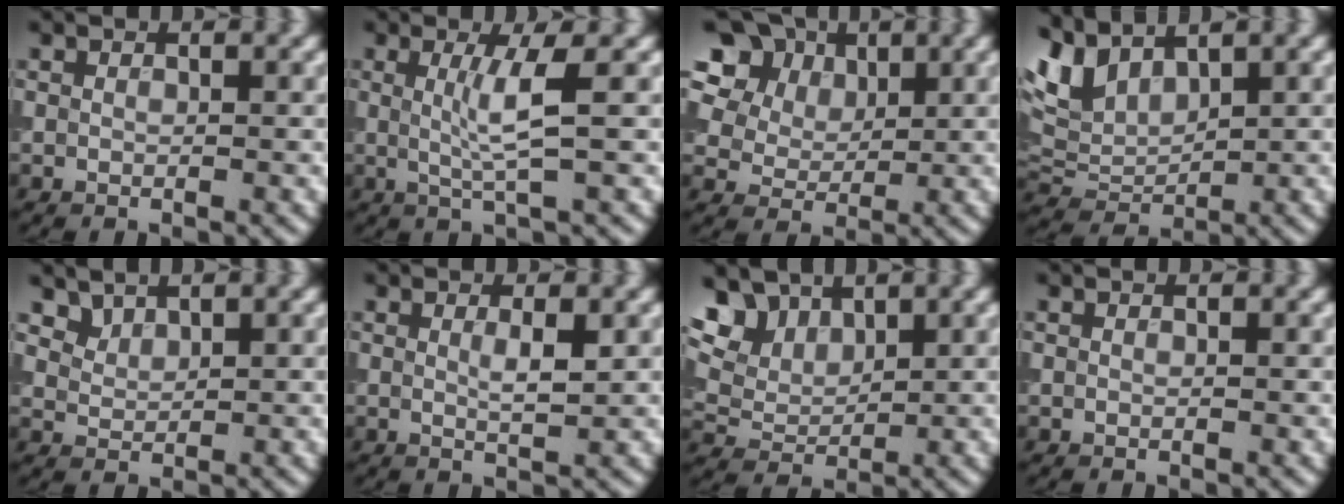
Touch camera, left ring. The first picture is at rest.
{"total": 3.3, "force": [0.5, 0.4, 3.3], "torque": [-0.060, -0.003, 0.007]}
{"total": 13.3, "force": [6.2, 9.9, 6.3], "torque": [-0.154, 0.037, 0.114]}
{"total": 4.6, "force": [2.7, 2.4, 2.9], "torque": [-0.067, 0.006, 0.053]}
{"total": 1.9, "force": [1.6, 0.9, 0.4], "torque": [-0.017, -0.009, 0.048]}
{"total": 1.8, "force": [0.5, 0.3, 1.7], "torque": [-0.028, -0.001, 0.006]}
{"total": 8.5, "force": [4.9, 5.6, 4.1], "torque": [-0.102, 0.017, 0.077]}
{"total": 0.0}